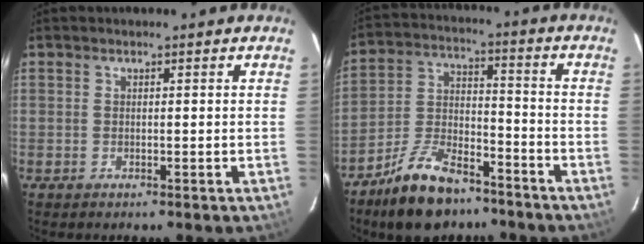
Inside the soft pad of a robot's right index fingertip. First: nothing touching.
{"total": 14.0, "force": [-10.3, 6.0, 7.4], "torque": [-0.154, 0.016, -0.181]}